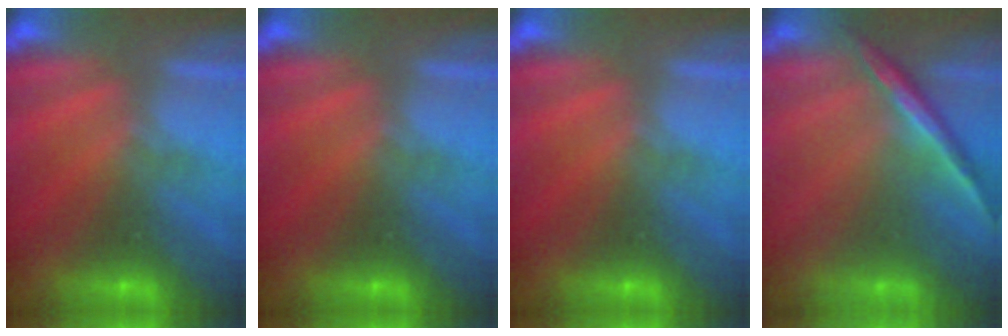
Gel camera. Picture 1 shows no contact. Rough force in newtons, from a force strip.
{"total": 0.0}
{"total": 0.0}
{"total": 1.5}